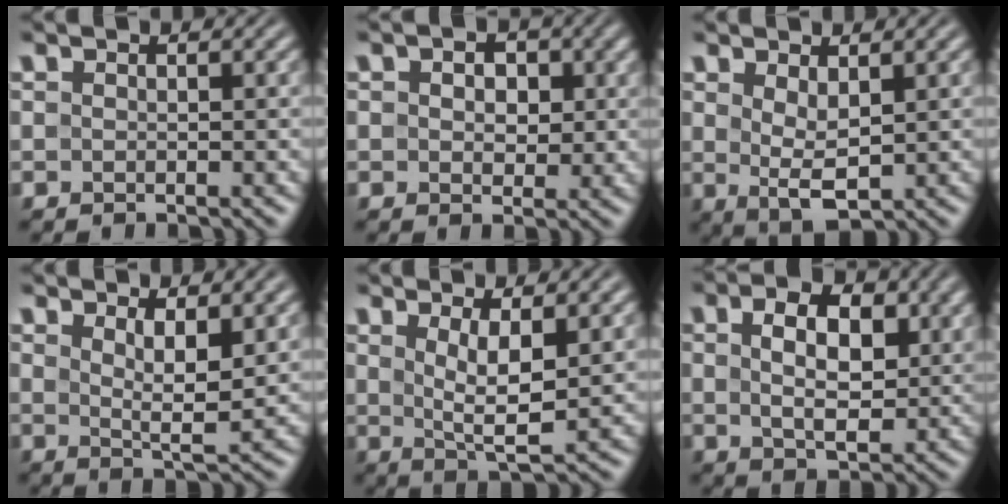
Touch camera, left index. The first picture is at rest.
{"total": 3.2, "force": [0.8, 2.2, 2.1], "torque": [-0.022, 0.006, 0.001]}
{"total": 2.8, "force": [0.8, 1.1, 2.5], "torque": [-0.050, -0.007, 0.020]}
{"total": 3.2, "force": [1.3, 0.8, 2.8], "torque": [-0.050, -0.012, 0.027]}
{"total": 4.3, "force": [1.3, 1.2, 3.9], "torque": [-0.073, -0.012, 0.029]}
{"total": 6.6, "force": [1.8, 3.8, 5.1], "torque": [-0.084, 0.002, 0.027]}